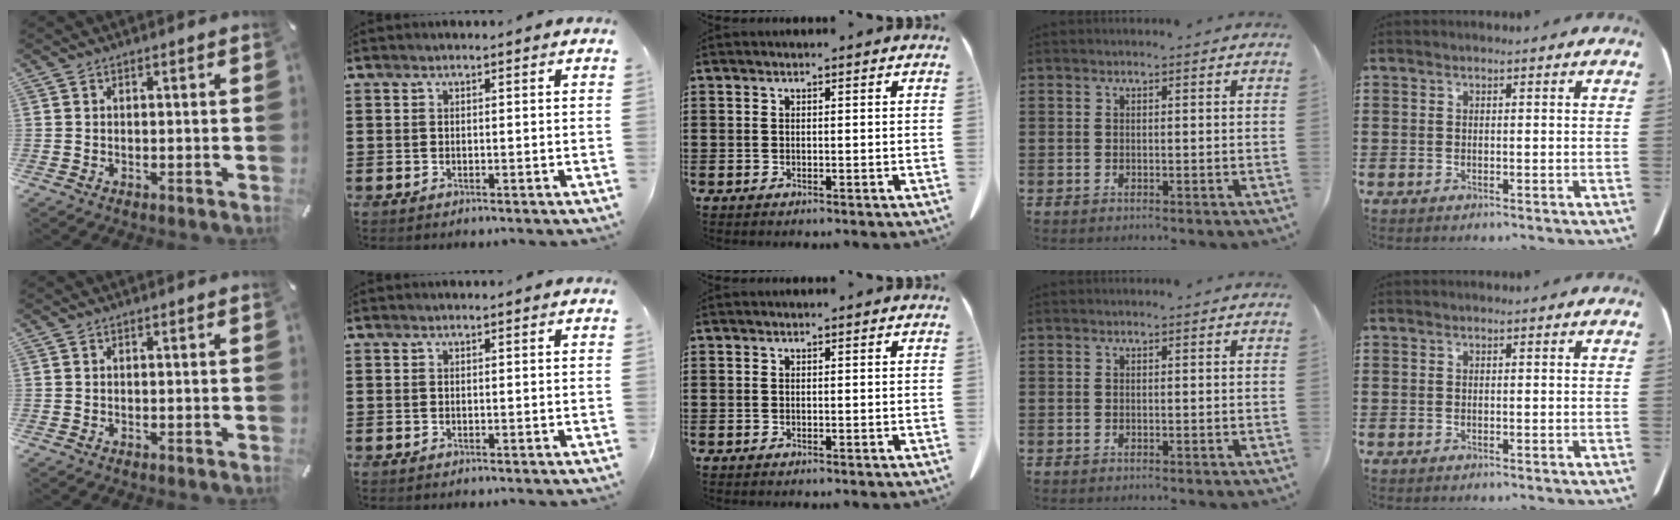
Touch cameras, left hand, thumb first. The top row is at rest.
{}